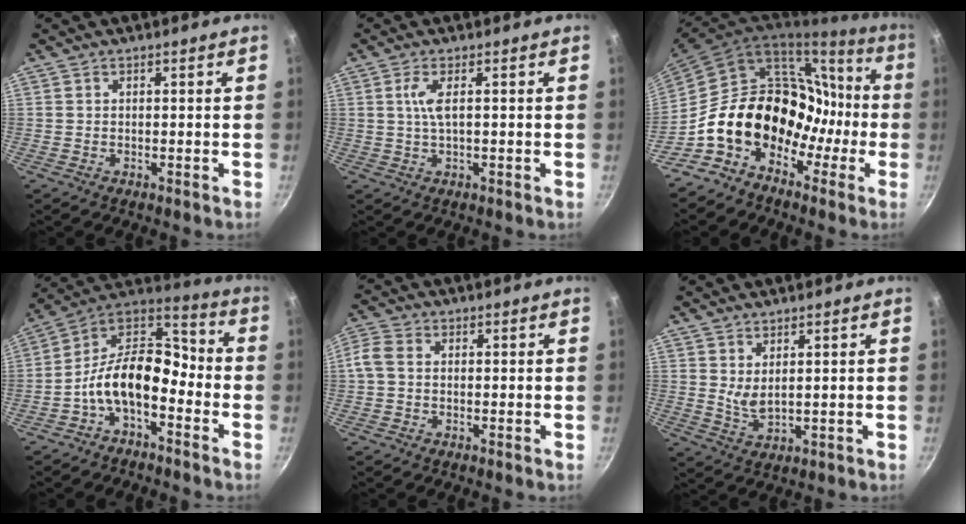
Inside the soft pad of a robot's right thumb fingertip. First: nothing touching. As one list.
[{"total": 3.4, "force": [0.4, 0.6, 3.3], "torque": [-0.077, 0.000, 0.011]}, {"total": 21.7, "force": [-6.4, 16.5, 12.5], "torque": [-0.154, 0.090, -0.106]}, {"total": 14.3, "force": [-5.2, 8.1, 10.5], "torque": [-0.164, 0.074, -0.118]}, {"total": 5.0, "force": [-0.3, 3.8, 3.1], "torque": [-0.075, 0.014, -0.019]}, {"total": 3.6, "force": [1.6, 1.3, 2.9], "torque": [-0.052, -0.026, 0.034]}]